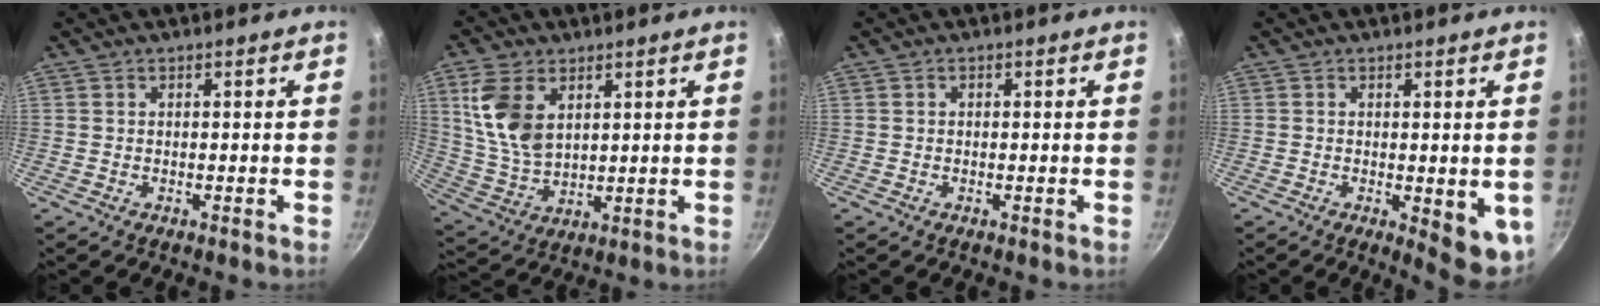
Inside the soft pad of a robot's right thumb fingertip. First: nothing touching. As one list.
[{"total": 11.8, "force": [4.2, 7.4, 8.3], "torque": [-0.151, -0.022, 0.094]}, {"total": 0.6, "force": [0.0, 0.5, 0.2], "torque": [-0.002, 0.004, 0.000]}, {"total": 7.4, "force": [-1.0, 2.8, 6.8], "torque": [-0.067, -0.005, -0.006]}]